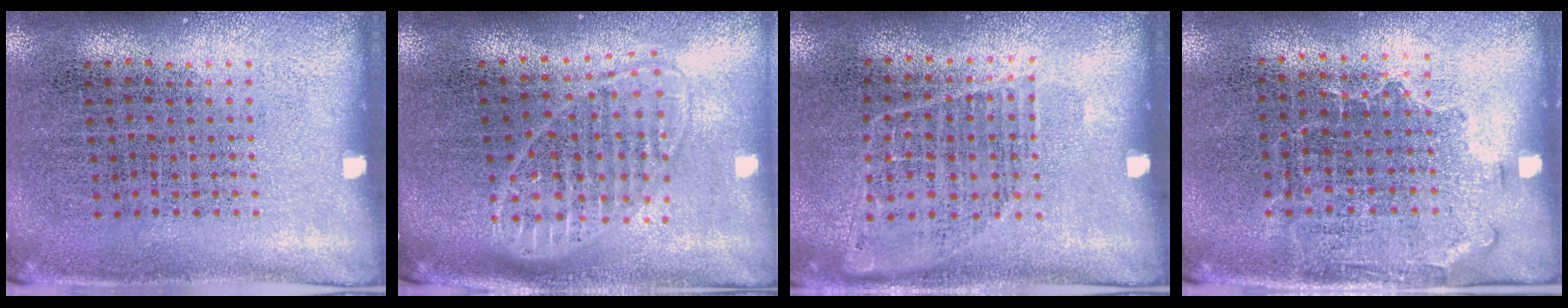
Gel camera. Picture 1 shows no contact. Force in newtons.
{"total": 1.8, "press": 1.5, "slide": 1.0}
{"total": 0.9, "press": 0.8, "slide": 0.4}
{"total": 1.4, "press": 1.1, "slide": 0.9}